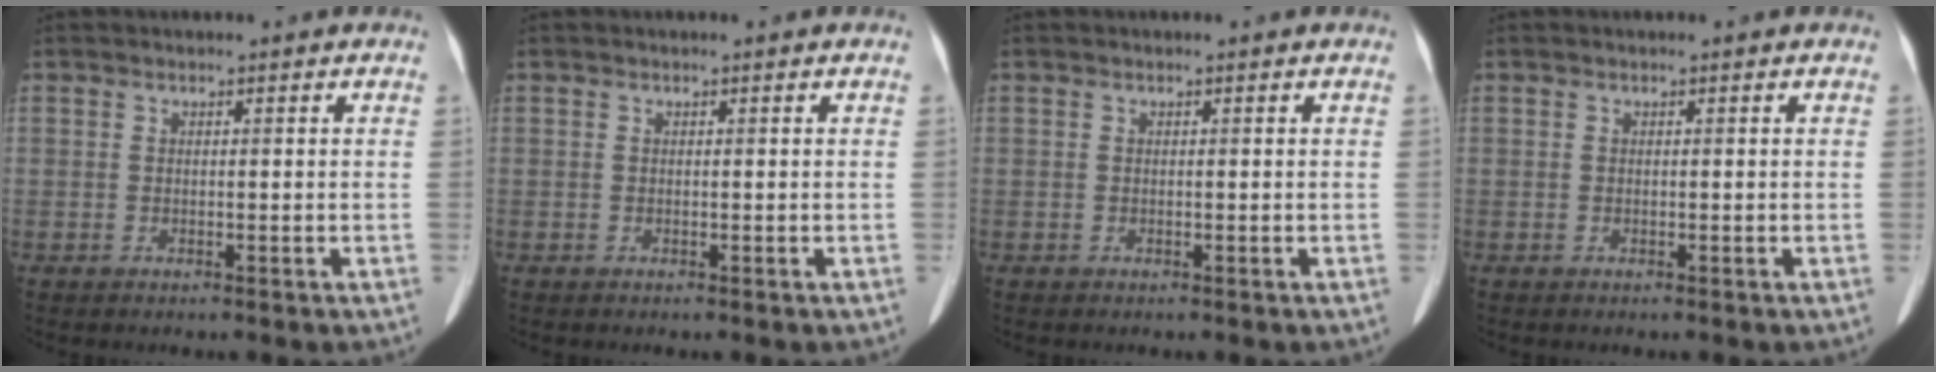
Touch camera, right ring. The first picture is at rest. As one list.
[{"total": 0.0}, {"total": 0.0}, {"total": 0.0}]